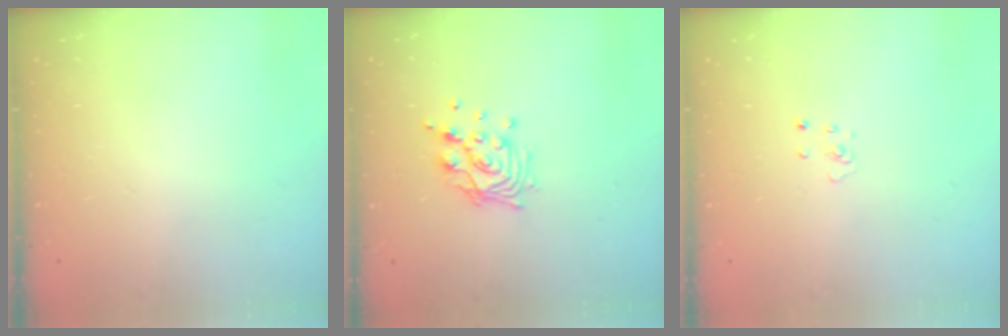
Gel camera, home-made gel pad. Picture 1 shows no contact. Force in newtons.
{"total": 11.1, "press": 10.9, "slide": 1.6}
{"total": 2.3, "press": 2.3, "slide": 0.2}